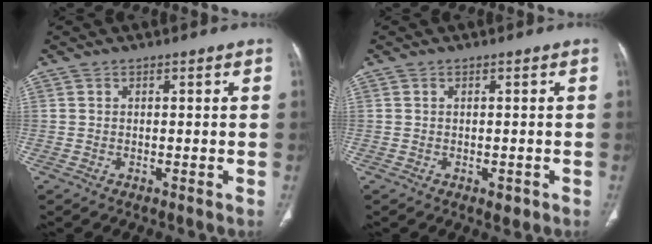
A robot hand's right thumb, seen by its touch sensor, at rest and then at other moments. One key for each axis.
{"total": 1.5, "fx": -0.5, "fy": 0.8, "fz": 1.1, "tx": -0.011, "ty": 0.003, "tz": 0.000}